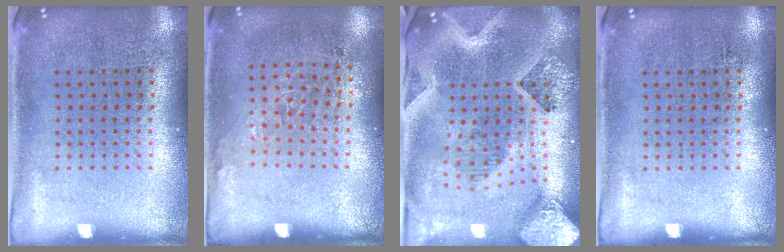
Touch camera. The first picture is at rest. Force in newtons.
{"total": 1.0, "press": 0.8, "slide": 0.6}
{"total": 4.1, "press": 3.2, "slide": 2.6}
{"total": 0.0}